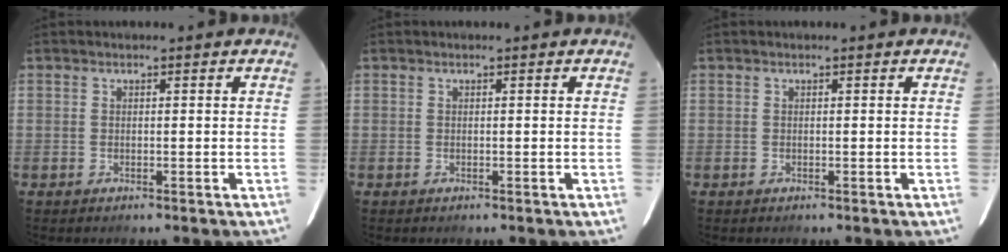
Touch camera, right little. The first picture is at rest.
{"total": 0.0}
{"total": 0.0}